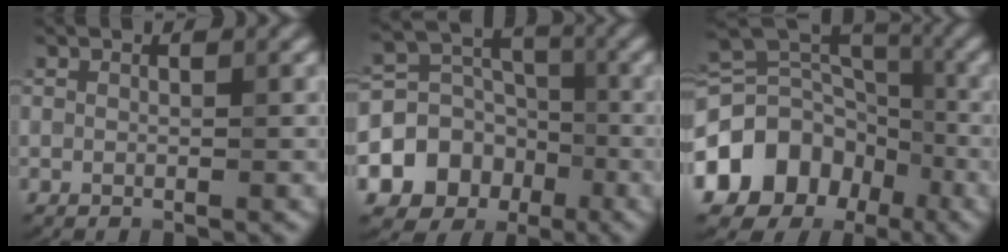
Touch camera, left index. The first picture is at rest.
{"total": 8.5, "force": [-3.4, 7.3, 2.8], "torque": [-0.035, 0.003, -0.086]}
{"total": 12.2, "force": [-5.6, 9.9, 4.5], "torque": [-0.103, 0.001, -0.103]}